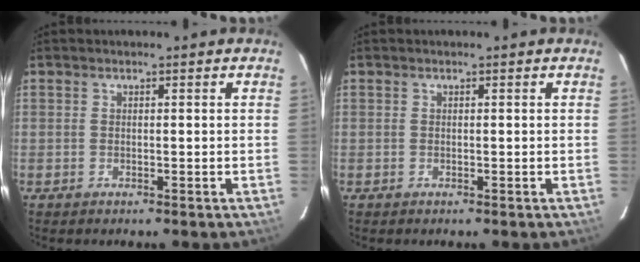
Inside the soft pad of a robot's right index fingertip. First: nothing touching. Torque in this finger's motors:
{"motor_torque": [-0.01, -0.01, 0.00, 0.00]}